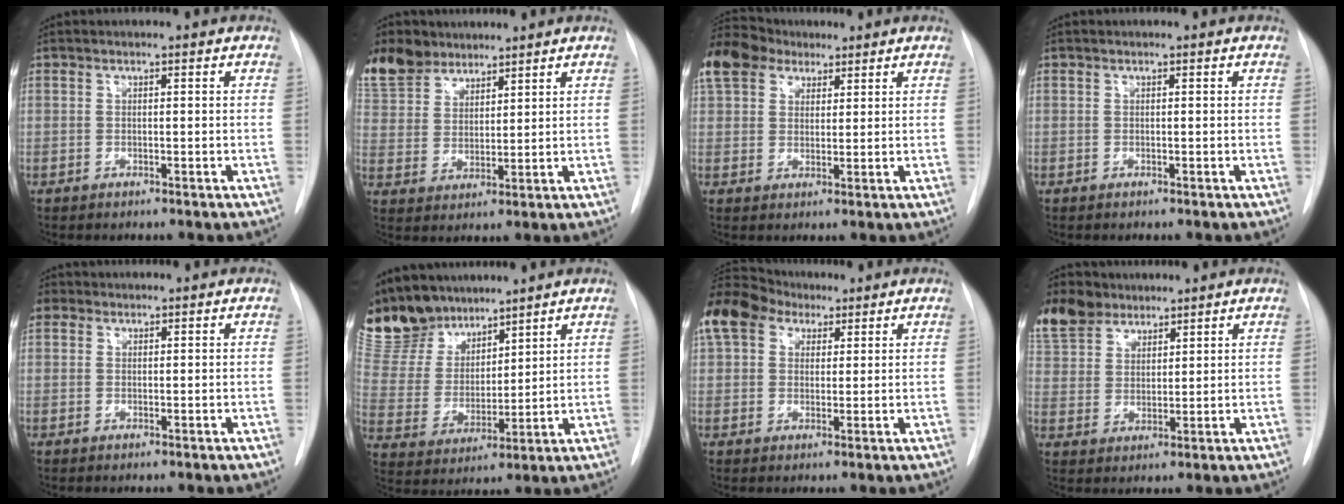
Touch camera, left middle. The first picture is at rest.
{"total": 13.5, "force": [11.0, 6.9, 3.9], "torque": [-0.105, 0.029, 0.219]}
{"total": 11.1, "force": [8.0, 6.7, 3.7], "torque": [-0.099, 0.048, 0.152]}
{"total": 0.0}
{"total": 1.9, "force": [1.0, 1.5, 0.0], "torque": [0.006, 0.011, 0.016]}
{"total": 13.7, "force": [12.1, 5.5, 3.1], "torque": [-0.067, 0.016, 0.244]}
{"total": 18.1, "force": [10.7, 11.9, 8.4], "torque": [-0.235, 0.086, 0.197]}
{"total": 11.7, "force": [9.6, 5.9, 3.2], "torque": [-0.083, 0.025, 0.190]}